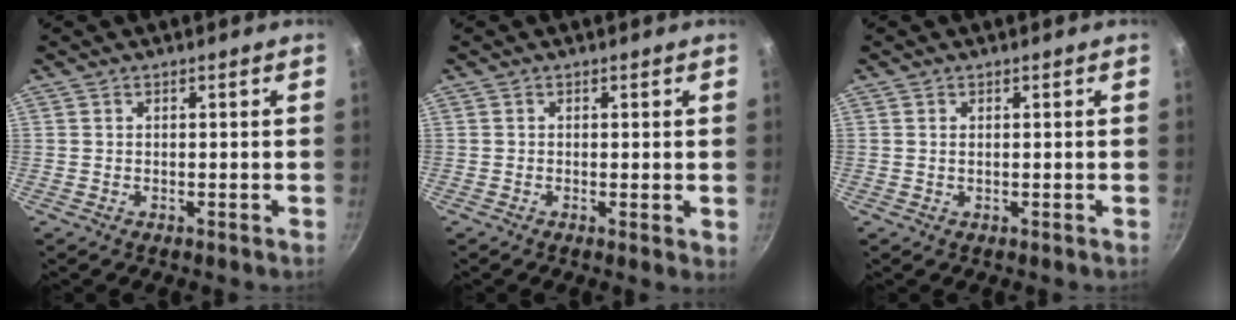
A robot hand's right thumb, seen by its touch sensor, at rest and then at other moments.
{"total": 2.7, "force": [-0.1, 0.8, 2.6], "torque": [-0.042, -0.010, -0.007]}
{"total": 0.5, "force": [0.1, 0.2, 0.4], "torque": [-0.011, 0.001, 0.004]}